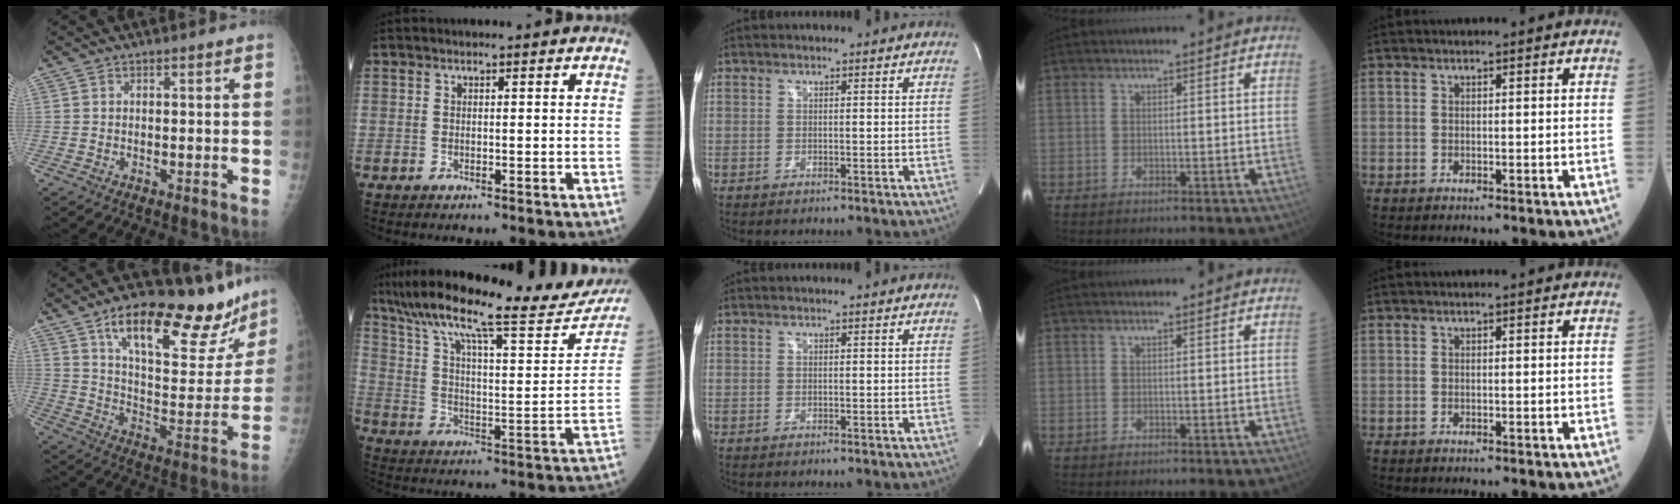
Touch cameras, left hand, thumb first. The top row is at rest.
{"thumb": {"total": 26.3, "force": [18.4, 8.8, 16.7], "torque": [-0.201, -0.070, 0.276]}, "index": {"total": 26.2, "force": [22.4, 4.0, 13.1], "torque": [-0.219, -0.021, 0.314]}}